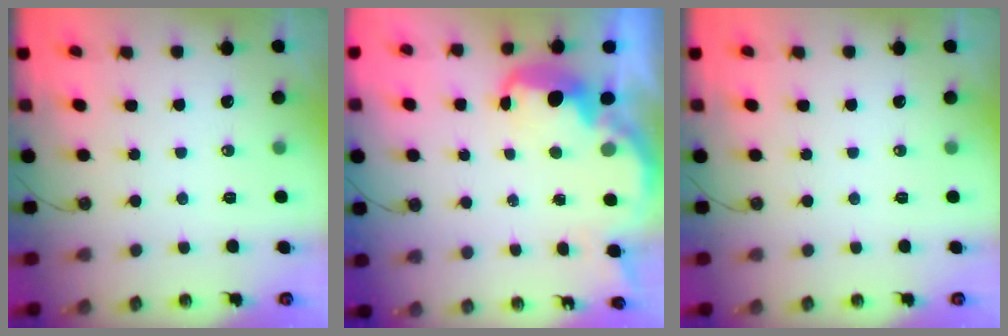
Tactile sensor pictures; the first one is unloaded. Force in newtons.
{"total": 4.7, "press": 4.6, "slide": 0.9}
{"total": 0.0}